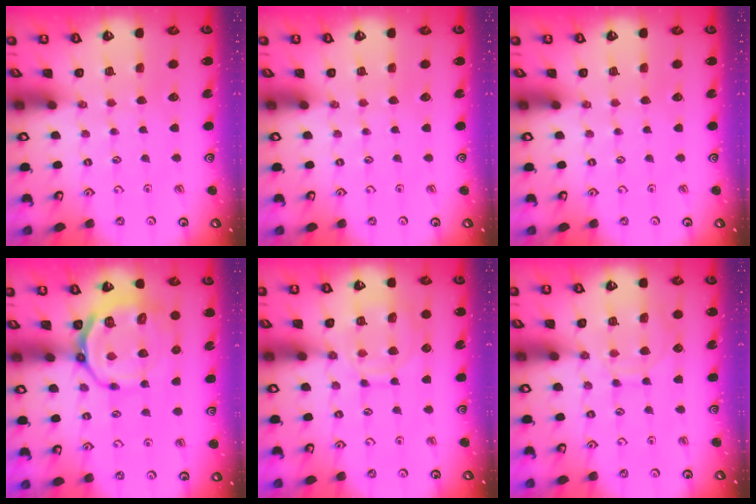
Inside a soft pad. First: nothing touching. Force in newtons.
{"total": 0.0}
{"total": 0.0}
{"total": 14.1, "press": 13.7, "slide": 3.3}
{"total": 12.4, "press": 12.3, "slide": 1.1}
{"total": 10.0, "press": 9.9, "slide": 1.0}